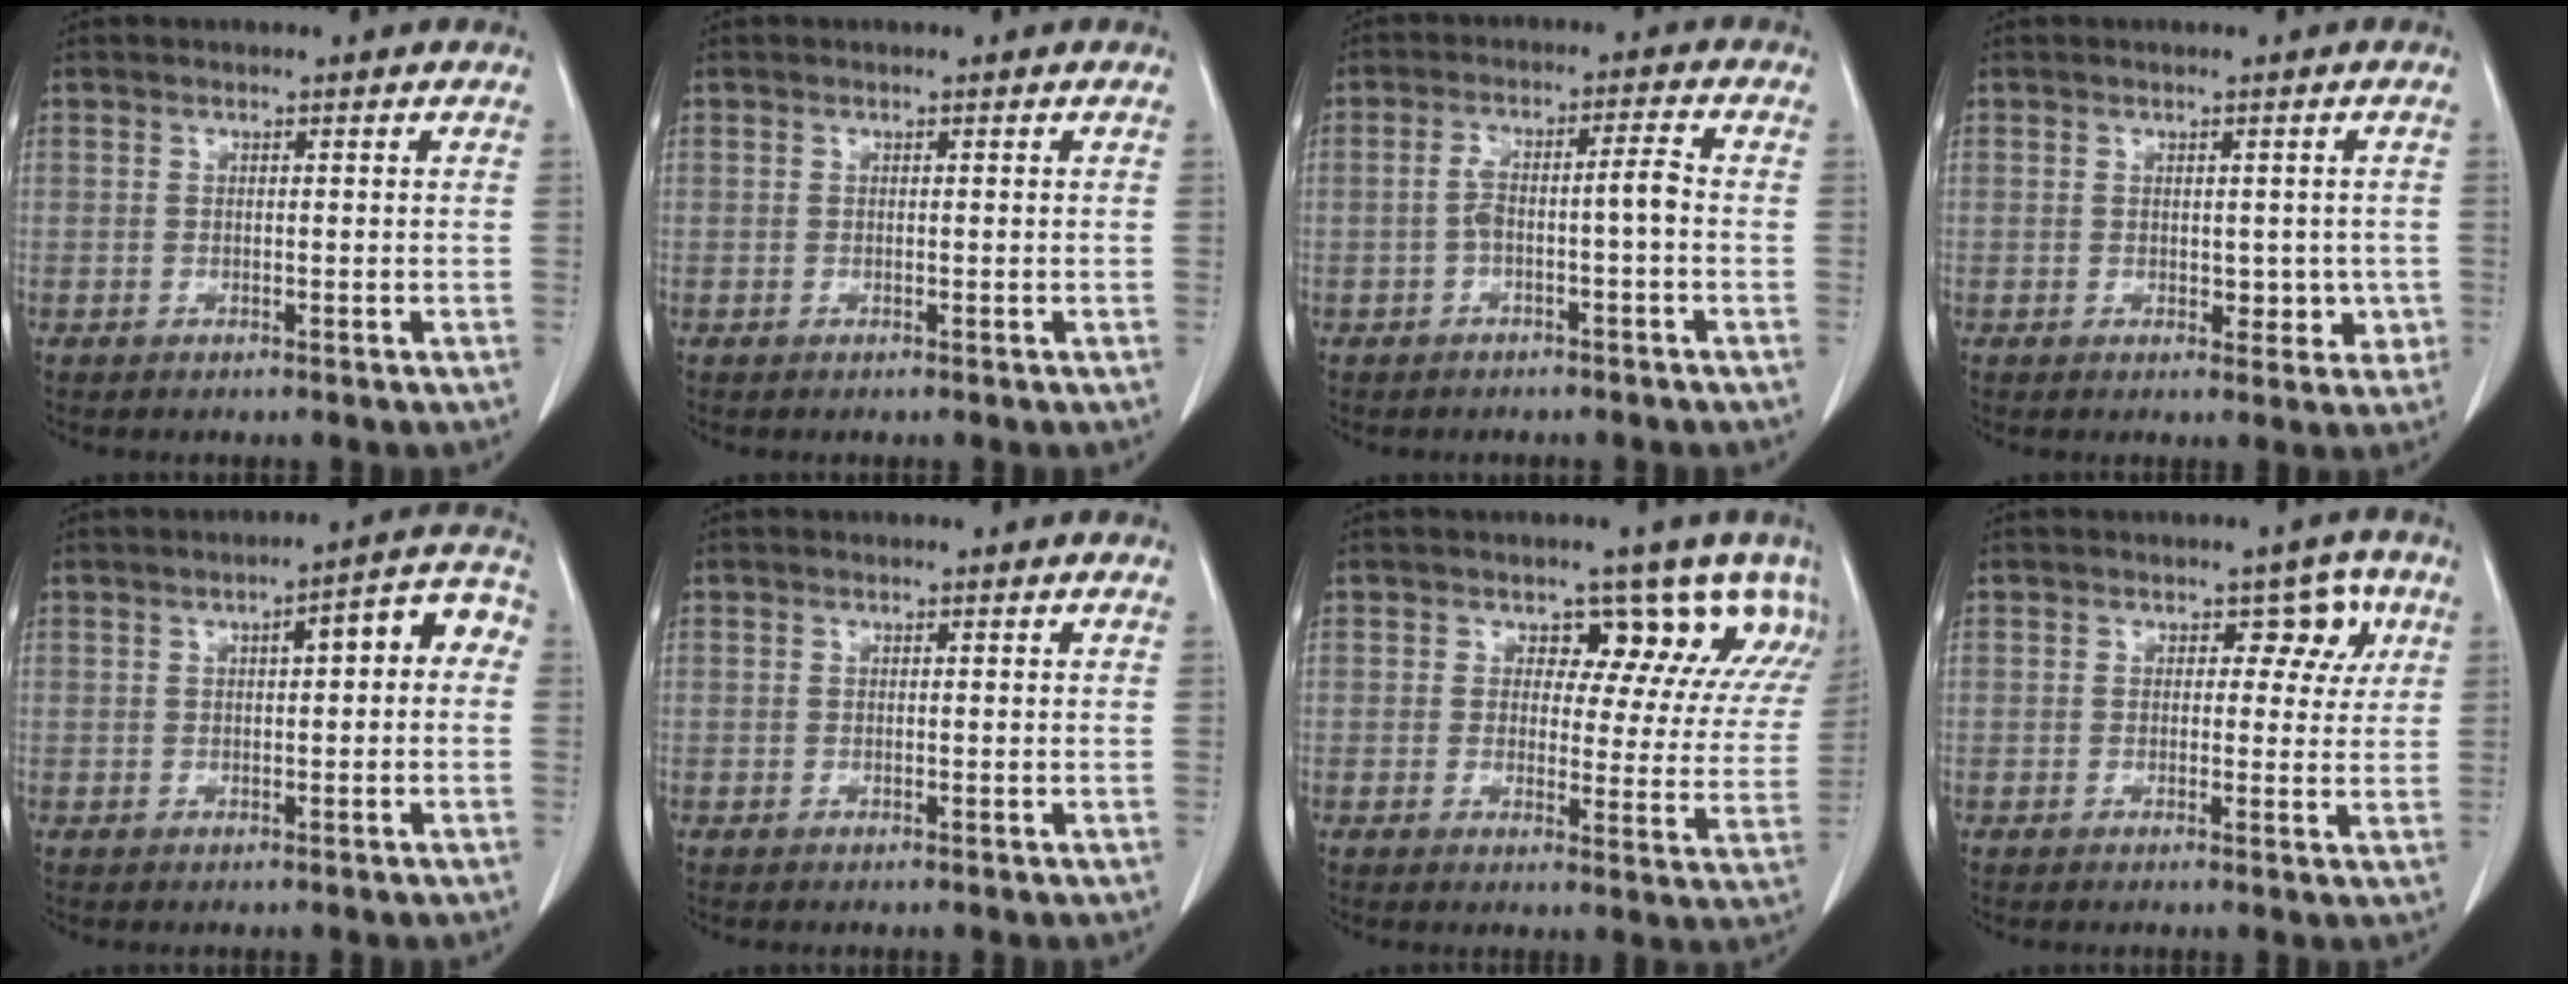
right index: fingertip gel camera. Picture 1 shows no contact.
{"total": 0.0}
{"total": 4.7, "force": [-1.3, 0.4, 4.5], "torque": [-0.089, 0.026, -0.018]}
{"total": 3.5, "force": [-0.3, 2.4, 2.6], "torque": [-0.018, 0.003, 0.004]}
{"total": 6.8, "force": [1.1, 2.0, 6.4], "torque": [-0.075, 0.038, 0.006]}
{"total": 0.0}
{"total": 11.7, "force": [7.9, 6.8, 5.3], "torque": [-0.031, -0.001, 0.062]}
{"total": 4.3, "force": [1.5, 2.8, 2.9], "torque": [-0.019, 0.014, 0.016]}